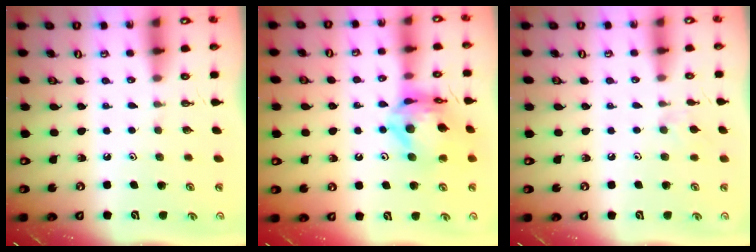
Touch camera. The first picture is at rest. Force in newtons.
{"total": 14.0, "press": 13.9, "slide": 1.6}
{"total": 4.6, "press": 4.6, "slide": 0.7}